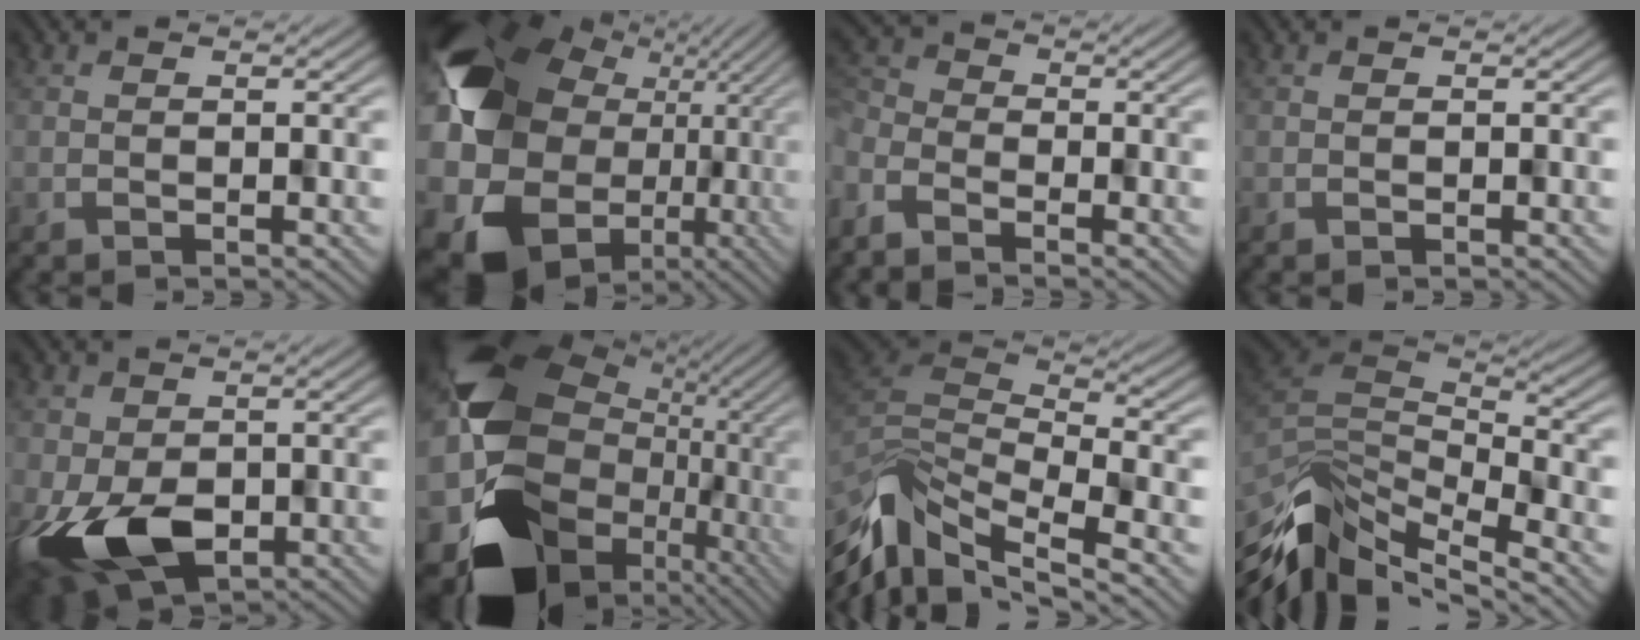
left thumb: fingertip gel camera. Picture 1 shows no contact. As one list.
[{"total": 18.1, "force": [0.5, 14.9, 10.3], "torque": [-0.233, -0.034, 0.042]}, {"total": 4.3, "force": [-3.6, 2.0, 1.1], "torque": [-0.037, -0.008, -0.088]}, {"total": 0.0}, {"total": 12.6, "force": [-4.5, 7.1, 9.4], "torque": [-0.192, -0.032, -0.065]}, {"total": 19.2, "force": [-1.3, 14.7, 12.3], "torque": [-0.261, -0.029, 0.030]}, {"total": 12.2, "force": [-7.5, 4.8, 8.3], "torque": [-0.205, -0.021, -0.123]}, {"total": 11.1, "force": [-7.0, 4.2, 7.4], "torque": [-0.186, -0.014, -0.120]}]